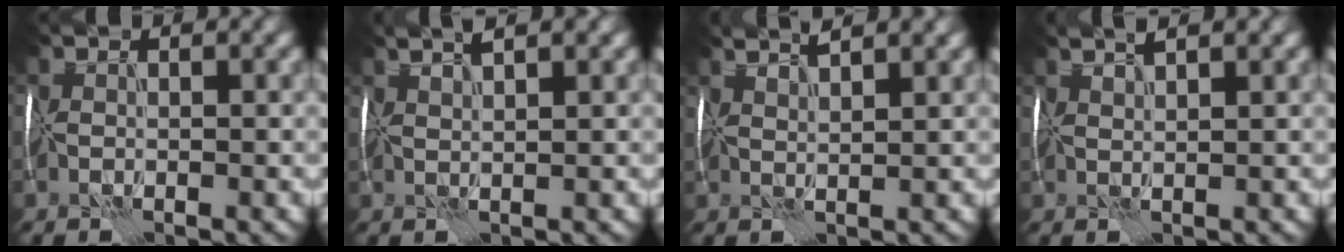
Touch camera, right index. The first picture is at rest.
{"total": 3.1, "force": [2.4, 0.3, 2.0], "torque": [-0.028, 0.020, 0.035]}
{"total": 3.8, "force": [3.2, 0.5, 1.8], "torque": [-0.020, 0.022, 0.036]}
{"total": 2.7, "force": [2.2, 0.2, 1.5], "torque": [-0.022, 0.017, 0.036]}